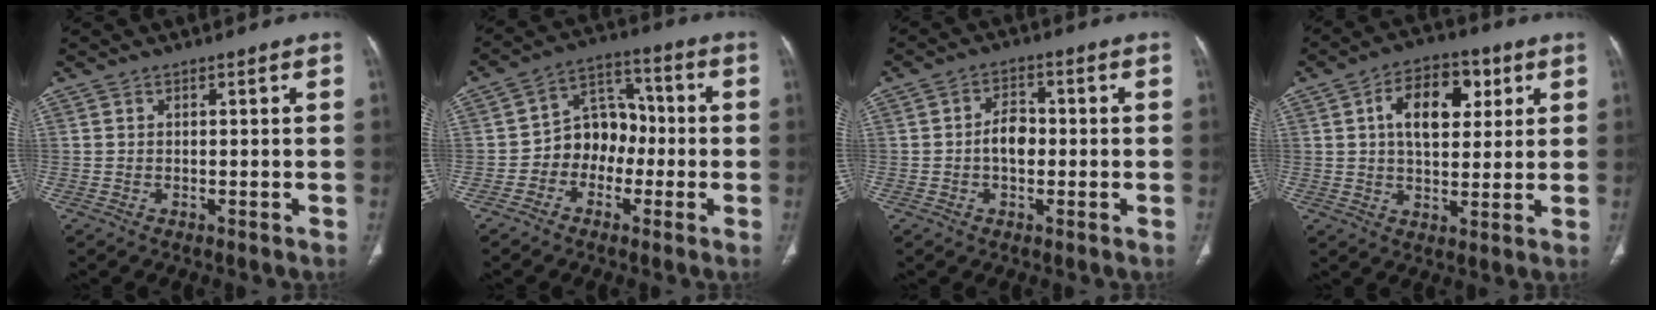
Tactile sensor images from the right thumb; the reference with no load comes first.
{"total": 9.3, "force": [-2.1, 7.4, 5.1], "torque": [-0.039, 0.042, -0.049]}
{"total": 4.7, "force": [-0.6, 3.1, 3.5], "torque": [-0.048, 0.014, -0.016]}
{"total": 12.1, "force": [3.7, 7.2, 9.0], "torque": [-0.115, 0.002, 0.055]}